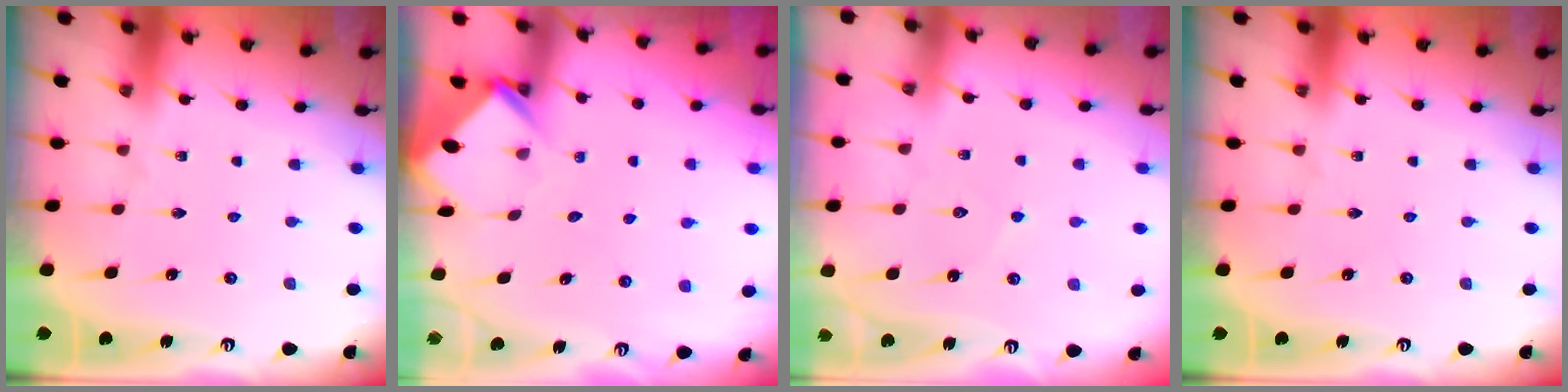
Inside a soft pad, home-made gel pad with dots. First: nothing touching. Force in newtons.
{"total": 3.8, "press": 3.8, "slide": 0.3}
{"total": 3.6, "press": 3.6, "slide": 0.3}
{"total": 0.0}